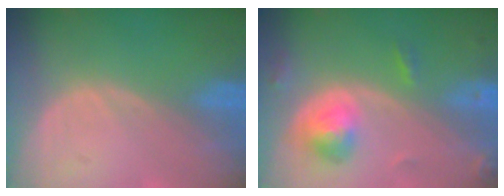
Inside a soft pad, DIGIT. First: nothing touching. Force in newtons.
{"total": 5.2, "press": 4.9, "slide": 1.8}